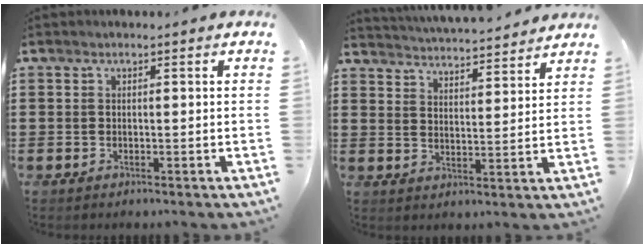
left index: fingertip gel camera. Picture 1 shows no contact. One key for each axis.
{"total": 3.9, "fx": 3.9, "fy": -0.3, "fz": -0.1, "tx": -0.019, "ty": -0.031, "tz": 0.064}